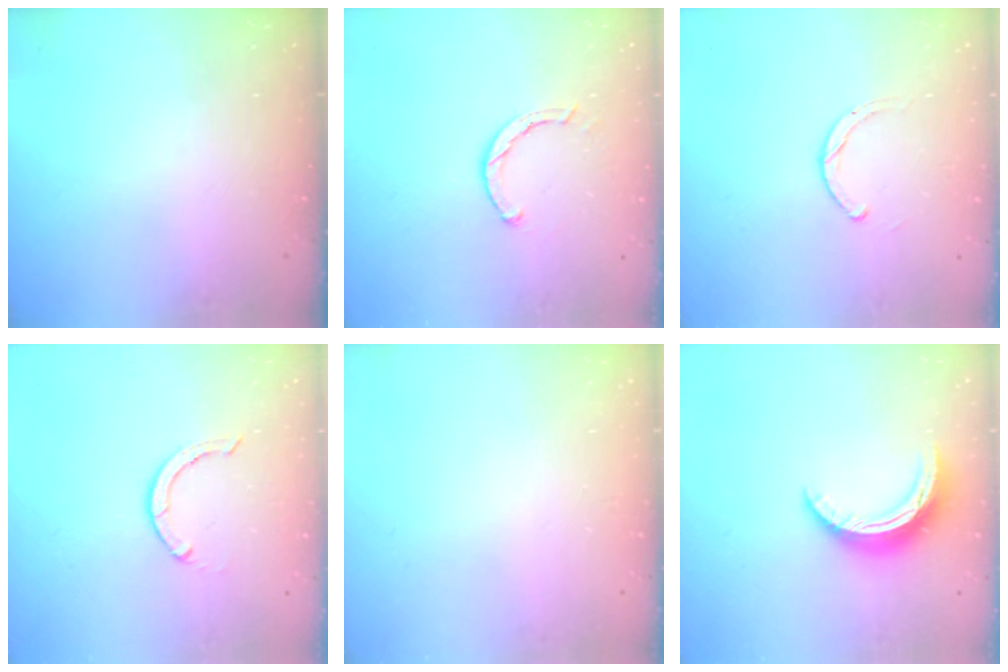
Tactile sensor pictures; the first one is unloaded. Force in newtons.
{"total": 2.5, "press": 2.5, "slide": 0.1}
{"total": 1.9, "press": 1.9, "slide": 0.2}
{"total": 2.9, "press": 2.9, "slide": 0.1}
{"total": 2.7, "press": 2.7, "slide": 0.2}
{"total": 10.3, "press": 10.3, "slide": 0.3}